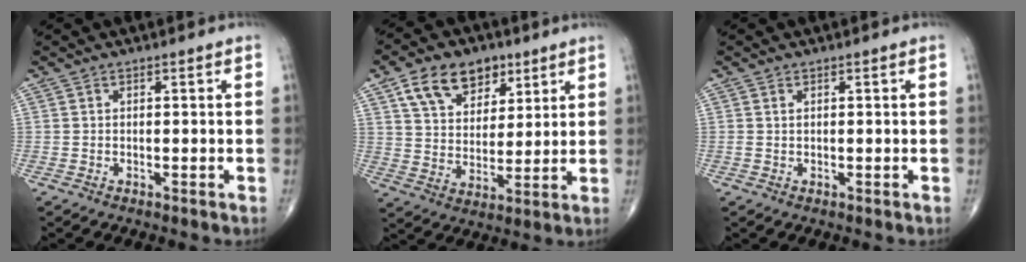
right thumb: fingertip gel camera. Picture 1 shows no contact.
{"total": 13.0, "force": [6.9, 8.5, 6.9], "torque": [-0.086, -0.023, 0.125]}
{"total": 0.8, "force": [0.3, 0.4, 0.6], "torque": [-0.016, 0.002, 0.007]}